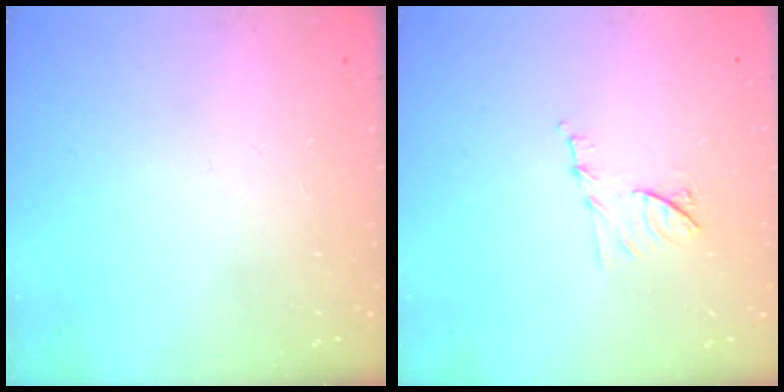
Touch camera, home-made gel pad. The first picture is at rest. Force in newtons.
{"total": 7.4, "press": 7.4, "slide": 0.4}